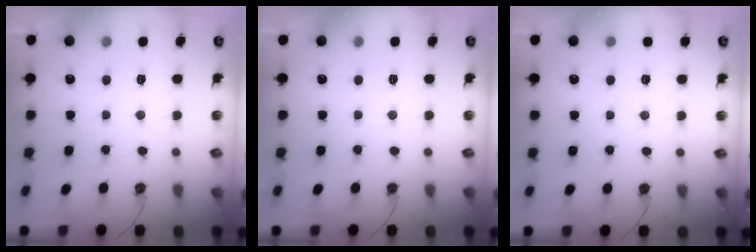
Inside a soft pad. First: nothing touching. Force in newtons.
{"total": 0.0}
{"total": 2.2, "press": 2.1, "slide": 0.2}